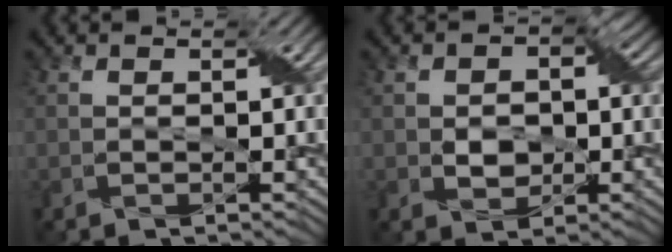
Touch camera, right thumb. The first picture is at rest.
{"total": 4.7, "force": [-0.1, 3.7, 2.9], "torque": [-0.044, -0.002, -0.005]}